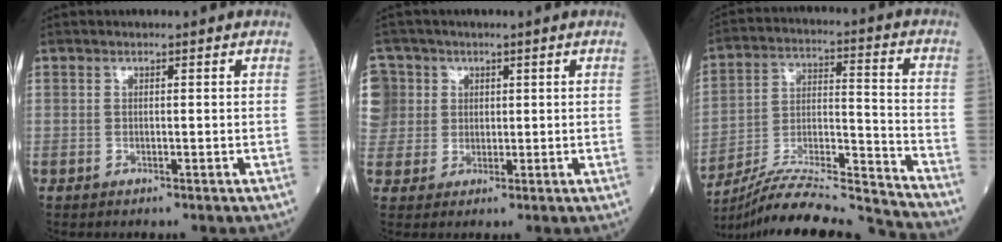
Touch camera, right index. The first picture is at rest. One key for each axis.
{"total": 8.6, "fx": 2.6, "fy": 8.2, "fz": 0.8, "tx": -0.033, "ty": 0.035, "tz": 0.064}
{"total": 21.1, "fx": -20.2, "fy": -1.0, "fz": 6.0, "tx": -0.125, "ty": -0.002, "tz": -0.328}